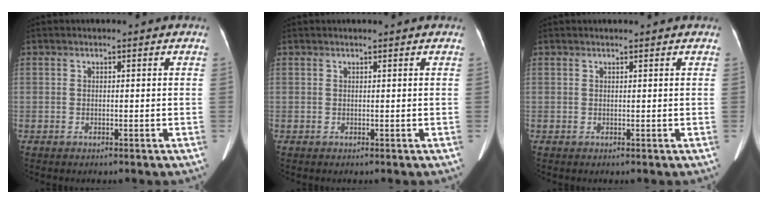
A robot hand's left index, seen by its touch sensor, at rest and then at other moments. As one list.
[{"total": 1.1, "force": [1.0, 0.0, 0.5], "torque": [-0.006, 0.011, 0.014]}, {"total": 1.8, "force": [1.6, 0.0, 0.8], "torque": [-0.007, 0.011, 0.019]}]